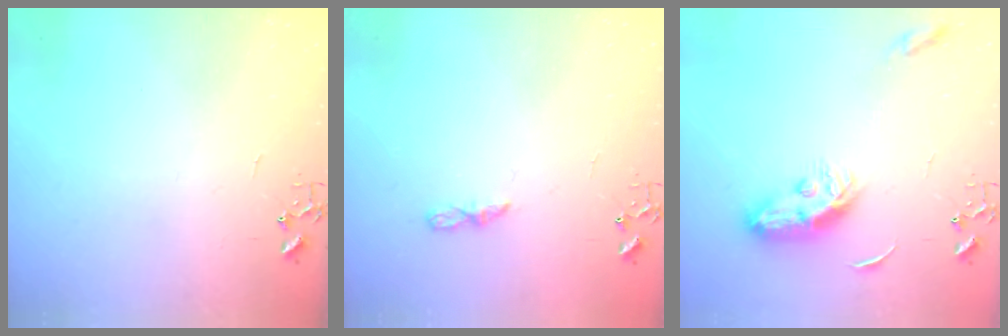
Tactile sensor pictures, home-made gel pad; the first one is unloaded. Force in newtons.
{"total": 5.5, "press": 5.4, "slide": 0.4}
{"total": 10.4, "press": 10.4, "slide": 0.1}